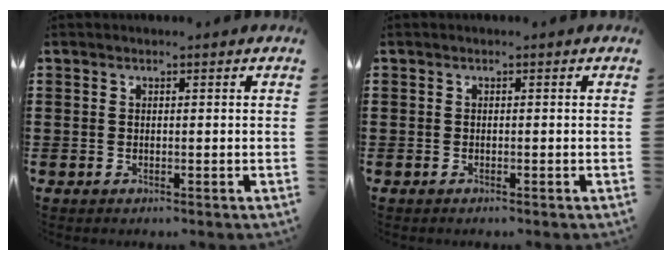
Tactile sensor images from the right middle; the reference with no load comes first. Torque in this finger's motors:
{"motor_torque": [0.07, 0.02, 0.03, 0.00]}